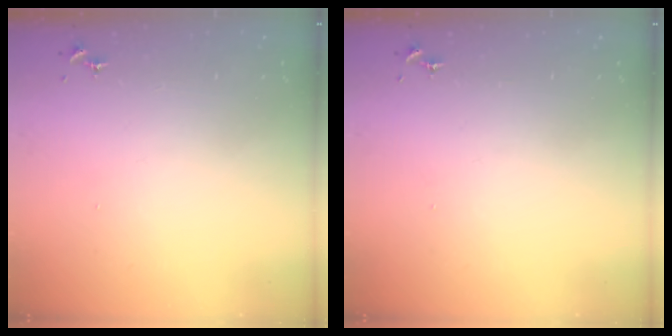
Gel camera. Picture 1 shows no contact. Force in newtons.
{"total": 0.0}